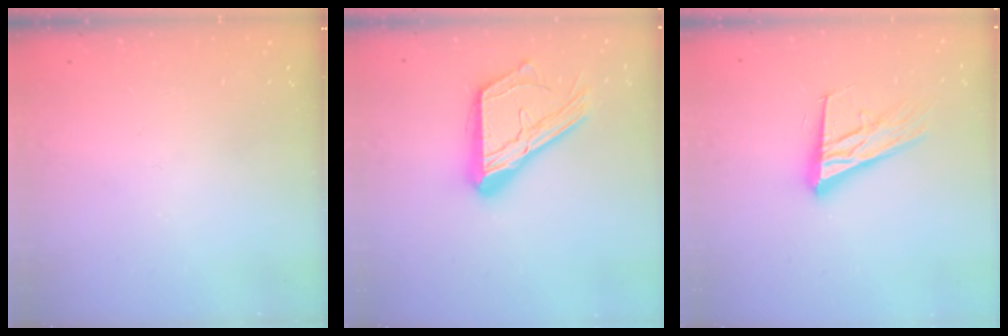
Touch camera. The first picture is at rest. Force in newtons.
{"total": 20.1, "press": 20.1, "slide": 1.7}
{"total": 18.0, "press": 17.5, "slide": 3.9}